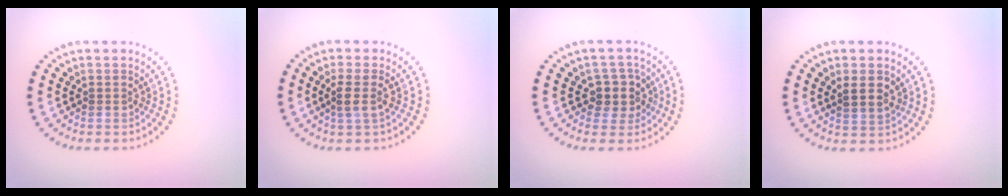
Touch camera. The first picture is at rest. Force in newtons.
{"total": 2.0, "press": 1.6, "slide": 1.3}
{"total": 2.8, "press": 2.4, "slide": 1.4}
{"total": 2.3, "press": 2.1, "slide": 0.8}